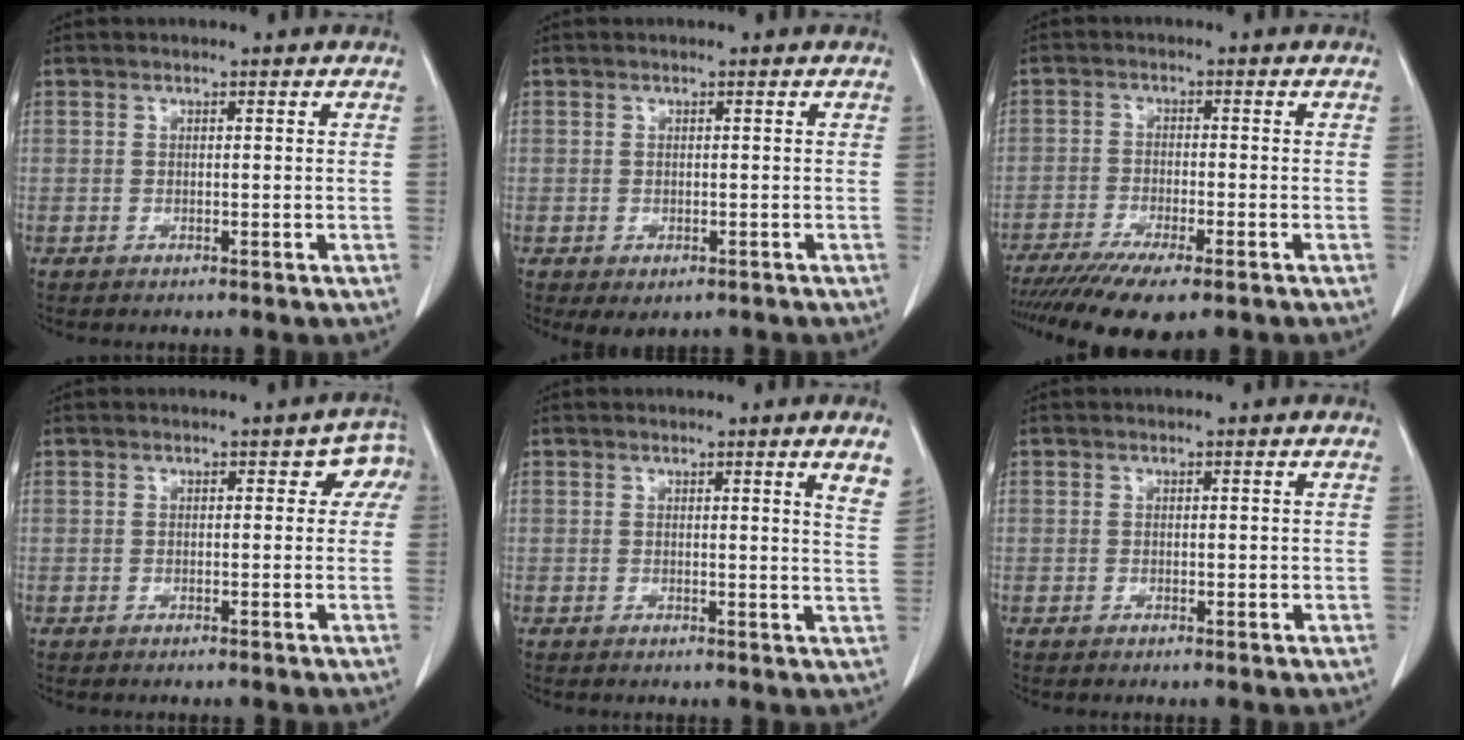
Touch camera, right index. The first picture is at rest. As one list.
[{"total": 2.3, "force": [-1.2, 1.6, 1.1], "torque": [-0.011, -0.002, -0.006]}, {"total": 11.4, "force": [-8.6, 2.0, 7.2], "torque": [-0.111, -0.019, -0.138]}, {"total": 2.9, "force": [0.6, 2.0, 2.1], "torque": [-0.009, 0.015, -0.003]}, {"total": 4.2, "force": [2.8, -0.6, 3.1], "torque": [-0.041, -0.017, 0.019]}, {"total": 0.6, "force": [0.1, 0.4, 0.4], "torque": [-0.001, 0.002, 0.004]}]